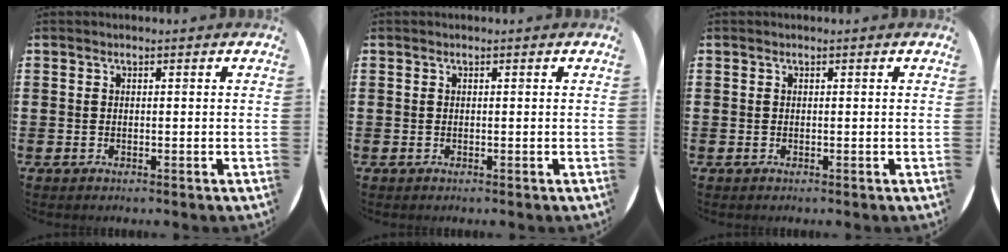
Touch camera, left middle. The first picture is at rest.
{"total": 0.0}
{"total": 0.0}